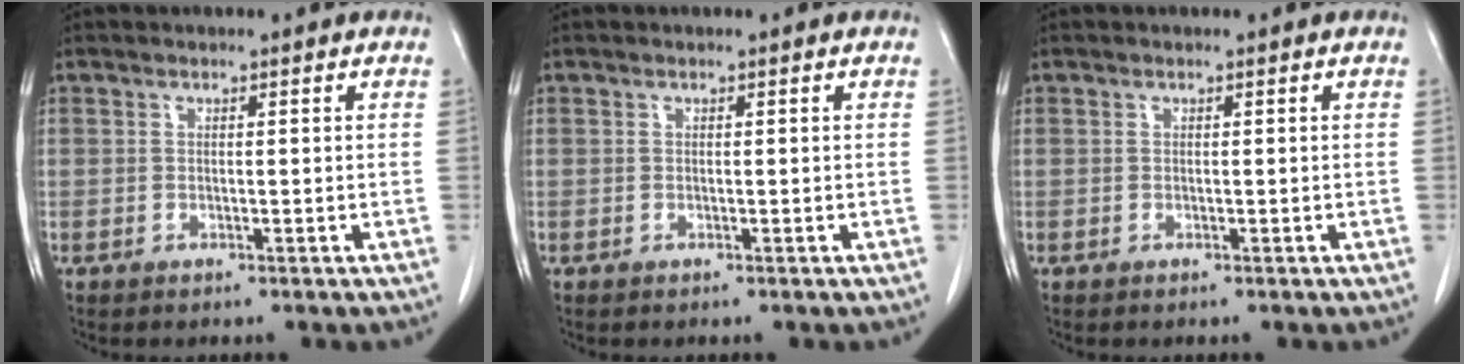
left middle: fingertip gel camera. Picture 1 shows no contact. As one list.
[{"total": 0.0}, {"total": 0.0}]